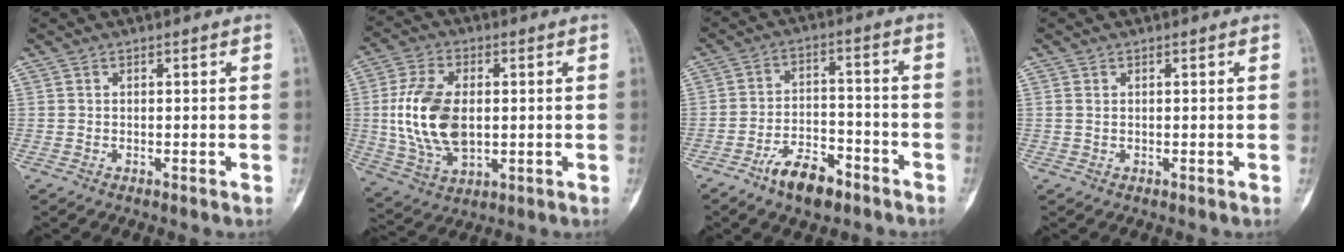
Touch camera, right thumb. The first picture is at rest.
{"total": 14.7, "force": [0.3, 8.8, 11.8], "torque": [-0.226, -0.004, 0.014]}
{"total": 9.5, "force": [-6.4, 4.4, 5.6], "torque": [-0.077, 0.045, -0.111]}
{"total": 0.7, "force": [0.1, 0.5, 0.4], "torque": [-0.010, 0.001, 0.006]}